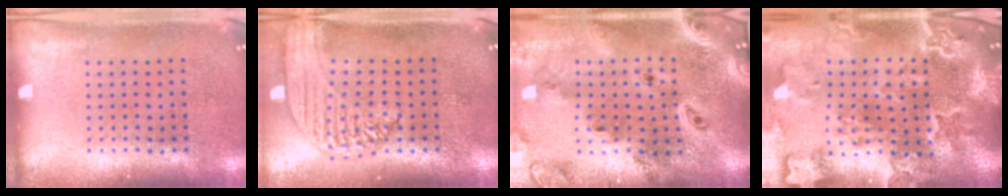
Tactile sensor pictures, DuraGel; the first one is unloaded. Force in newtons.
{"total": 1.7, "press": 1.7, "slide": 0.5}
{"total": 3.8, "press": 2.9, "slide": 2.4}
{"total": 4.6, "press": 3.7, "slide": 2.7}